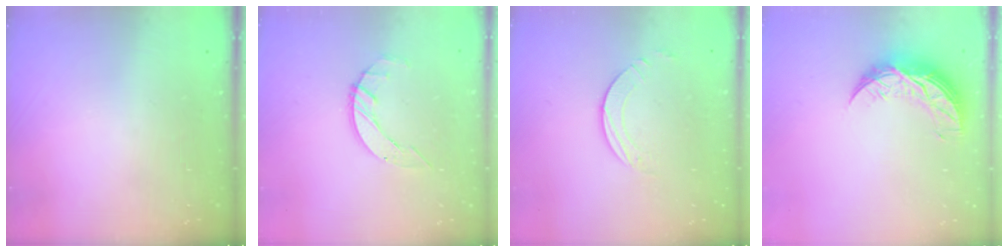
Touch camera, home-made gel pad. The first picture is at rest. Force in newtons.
{"total": 3.4, "press": 3.4, "slide": 0.4}
{"total": 2.7, "press": 2.7, "slide": 0.2}
{"total": 9.9, "press": 9.9, "slide": 0.5}